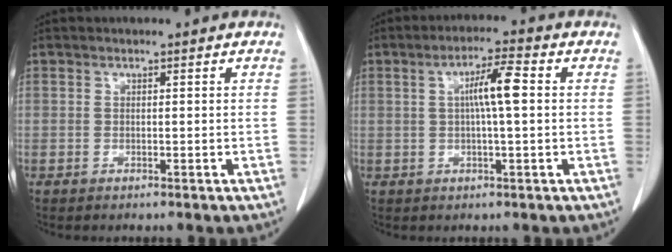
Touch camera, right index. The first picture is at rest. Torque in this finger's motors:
{"motor_torque": [0.70, -0.04, 0.34, 0.11]}